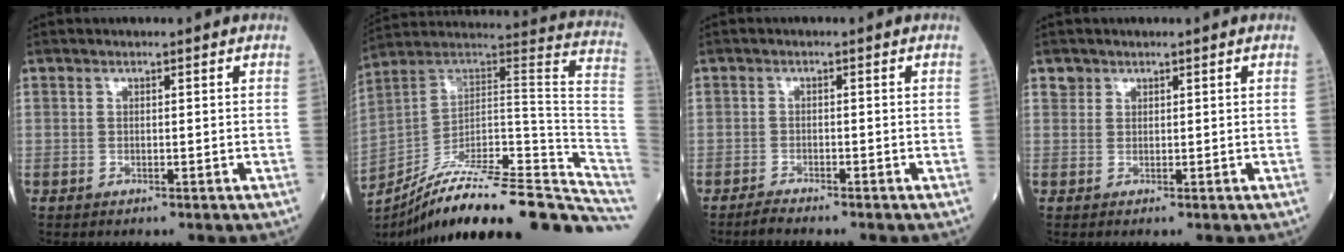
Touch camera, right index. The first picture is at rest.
{"total": 30.0, "force": [-24.2, 3.6, 17.5], "torque": [-0.160, 0.015, -0.353]}
{"total": 1.9, "force": [-1.8, -0.2, 0.6], "torque": [-0.018, -0.004, -0.034]}
{"total": 0.8, "force": [0.5, 0.7, -0.1], "torque": [0.006, 0.004, 0.006]}